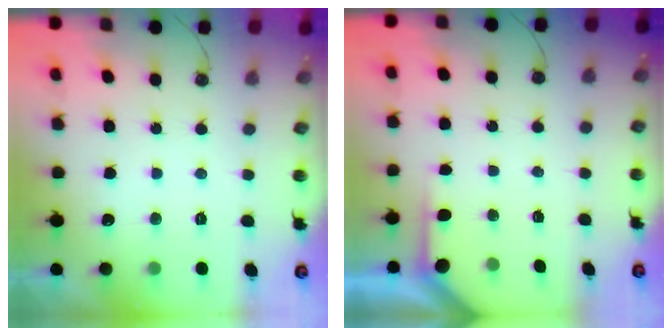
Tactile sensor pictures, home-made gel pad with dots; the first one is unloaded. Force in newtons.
{"total": 1.9, "press": 1.9, "slide": 0.2}